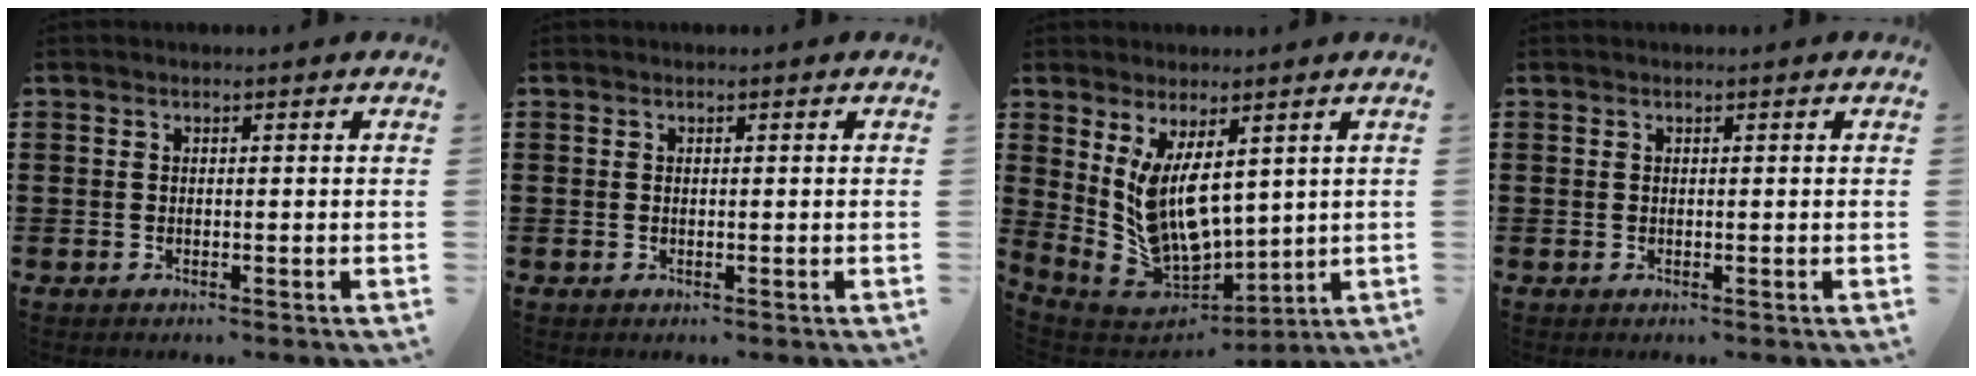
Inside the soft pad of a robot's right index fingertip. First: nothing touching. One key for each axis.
{"total": 0.0}
{"total": 10.3, "fx": 2.6, "fy": 5.8, "fz": 8.2, "tx": -0.191, "ty": -0.033, "tz": 0.050}
{"total": 0.0}